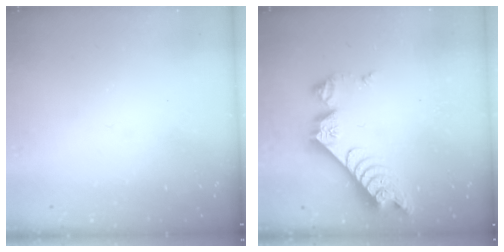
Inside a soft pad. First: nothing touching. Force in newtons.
{"total": 10.1, "press": 10.0, "slide": 1.0}